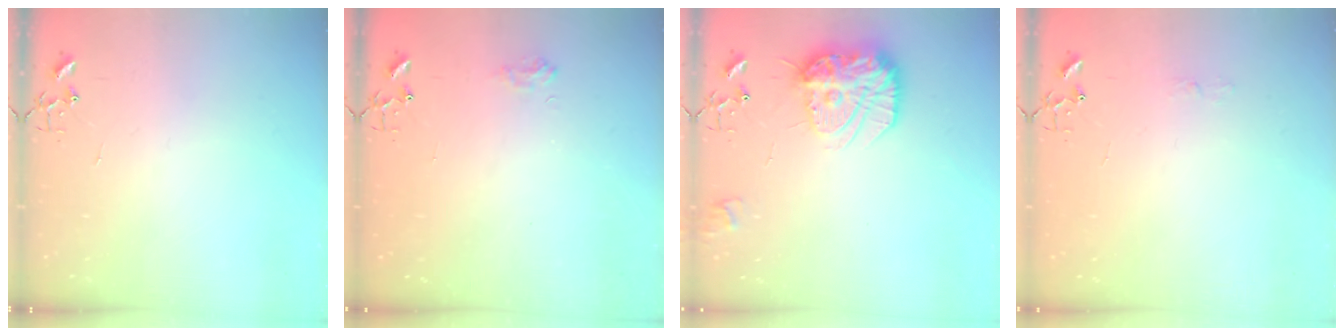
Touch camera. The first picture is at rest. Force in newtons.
{"total": 6.9, "press": 6.9, "slide": 0.7}
{"total": 16.5, "press": 16.5, "slide": 1.4}
{"total": 3.6, "press": 3.6, "slide": 0.4}